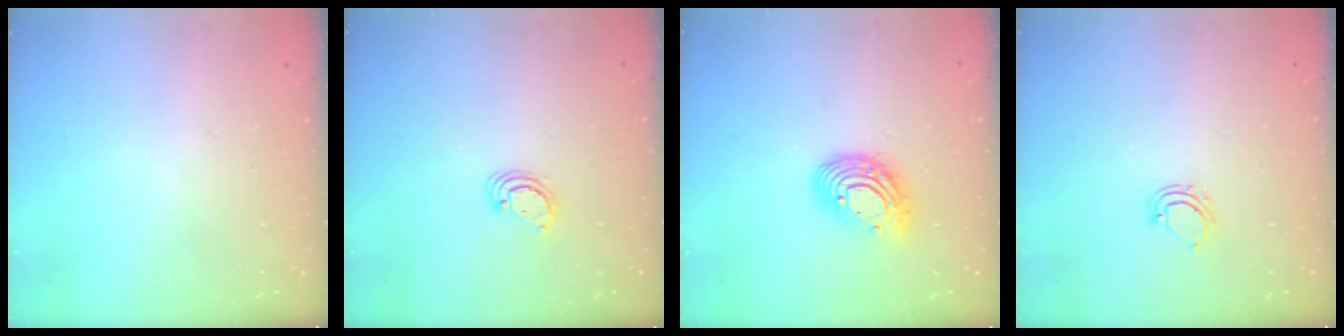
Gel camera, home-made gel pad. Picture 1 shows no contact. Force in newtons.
{"total": 2.9, "press": 2.9, "slide": 0.3}
{"total": 13.9, "press": 13.9, "slide": 1.2}
{"total": 5.4, "press": 5.4, "slide": 0.4}